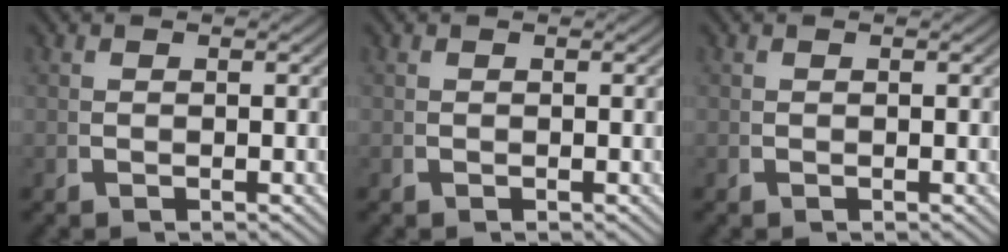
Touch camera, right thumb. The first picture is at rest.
{"total": 0.0}
{"total": 0.0}